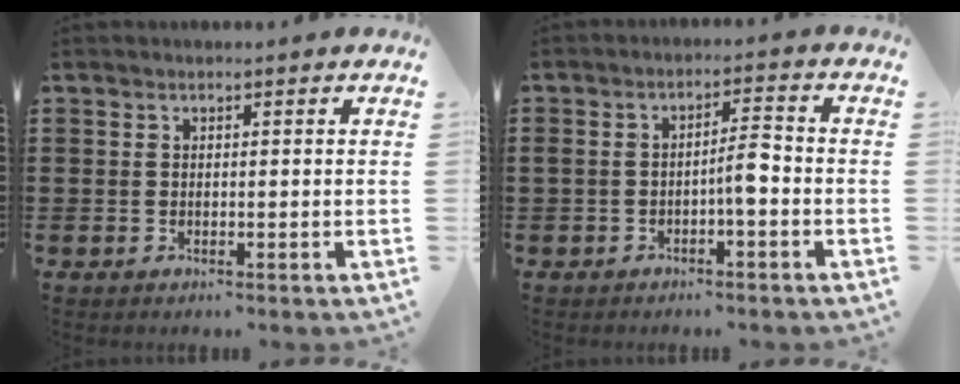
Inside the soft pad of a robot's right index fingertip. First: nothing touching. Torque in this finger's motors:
{"motor_torque": [1.34, 0.80, 0.38, 0.12]}